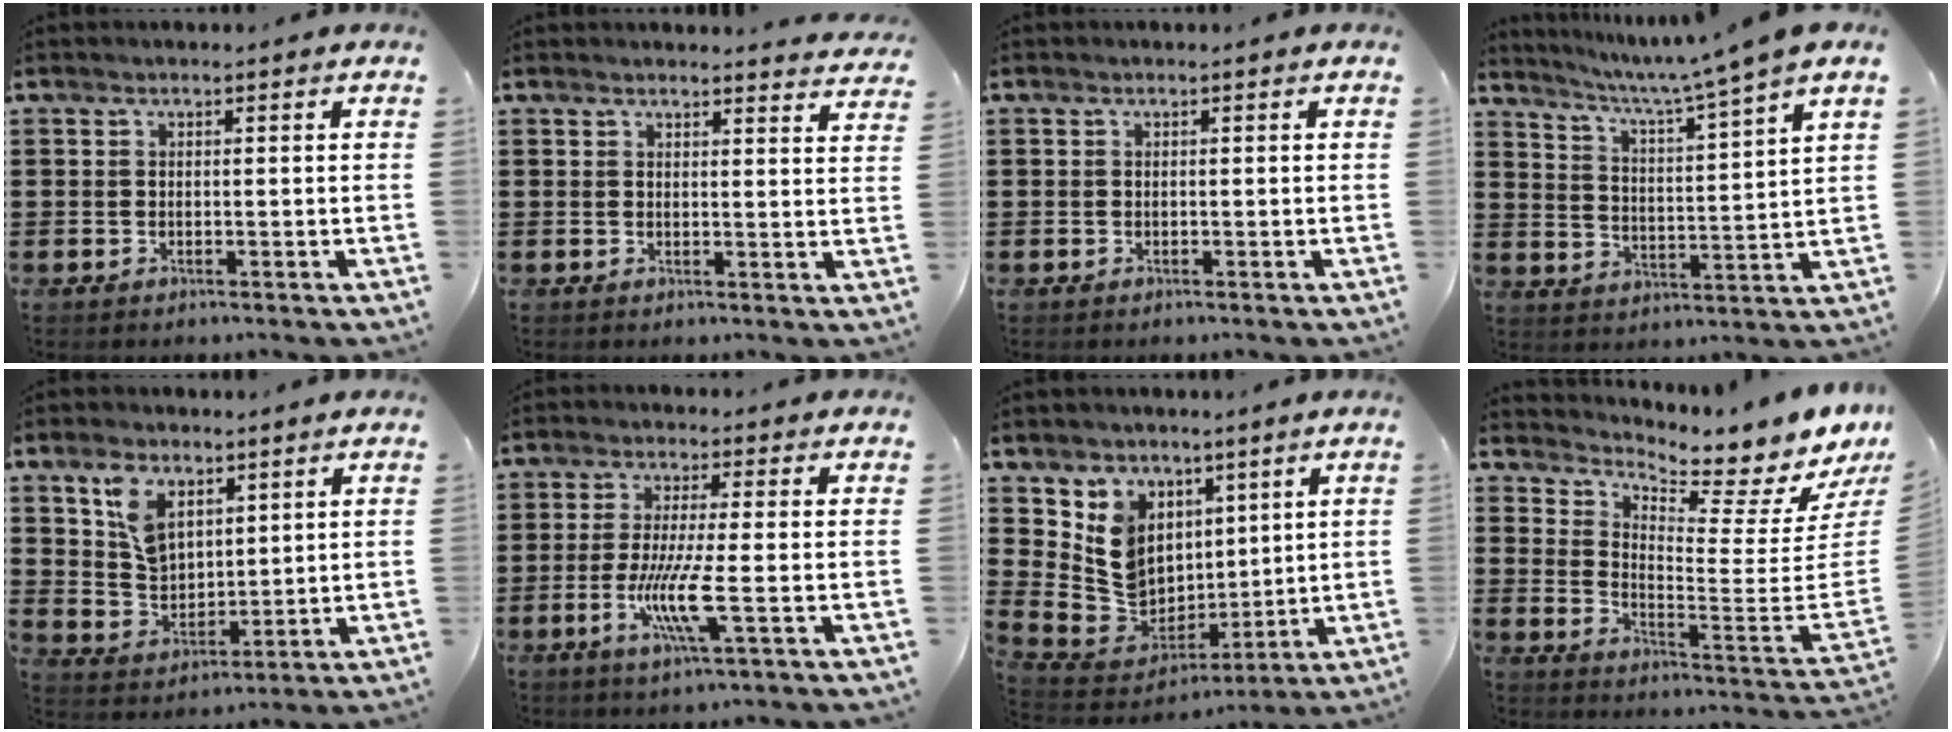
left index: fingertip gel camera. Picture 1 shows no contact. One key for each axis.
{"total": 2.5, "fx": 2.5, "fy": -0.2, "fz": 0.0, "tx": 0.000, "ty": -0.014, "tz": 0.045}
{"total": 0.0}
{"total": 5.3, "fx": 4.4, "fy": -1.9, "fz": 2.4, "tx": -0.068, "ty": -0.044, "tz": 0.062}
{"total": 7.1, "fx": 4.1, "fy": 4.3, "fz": 4.0, "tx": -0.087, "ty": 0.011, "tz": 0.076}
{"total": 7.9, "fx": -2.1, "fy": 0.4, "fz": 7.6, "tx": -0.155, "ty": -0.019, "tz": -0.044}
{"total": 9.0, "fx": 3.0, "fy": 8.0, "fz": 3.0, "tx": -0.115, "ty": -0.021, "tz": 0.067}
{"total": 3.8, "fx": 3.6, "fy": -0.1, "fz": 1.3, "tx": -0.028, "ty": -0.070, "tz": 0.048}